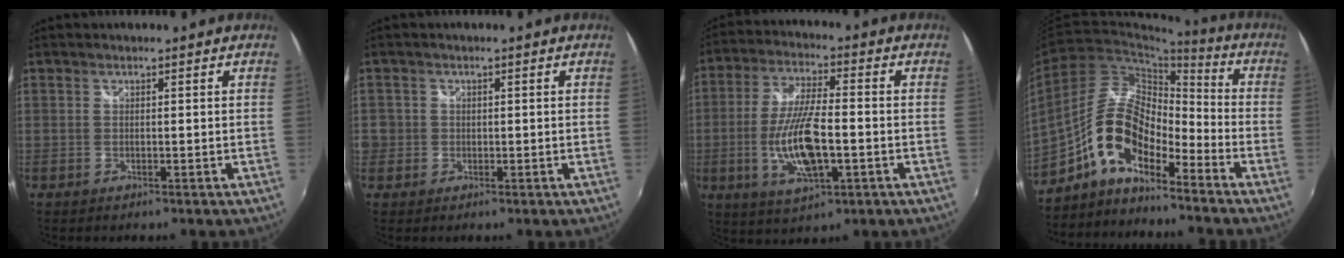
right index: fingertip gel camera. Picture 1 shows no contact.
{"total": 3.1, "force": [-0.4, 3.1, 0.5], "torque": [-0.013, 0.000, -0.008]}
{"total": 13.1, "force": [-3.0, 4.4, 12.0], "torque": [-0.242, -0.009, -0.053]}
{"total": 11.9, "force": [-7.2, 4.9, 8.1], "torque": [-0.163, 0.016, -0.144]}